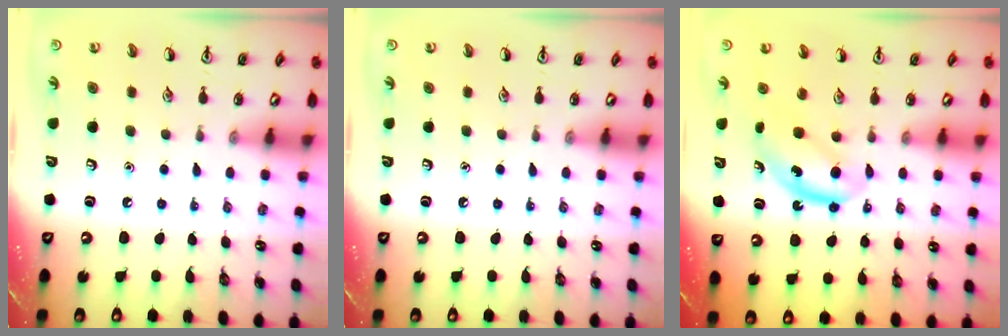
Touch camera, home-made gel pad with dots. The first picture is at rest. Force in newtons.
{"total": 0.0}
{"total": 5.5, "press": 5.4, "slide": 1.1}